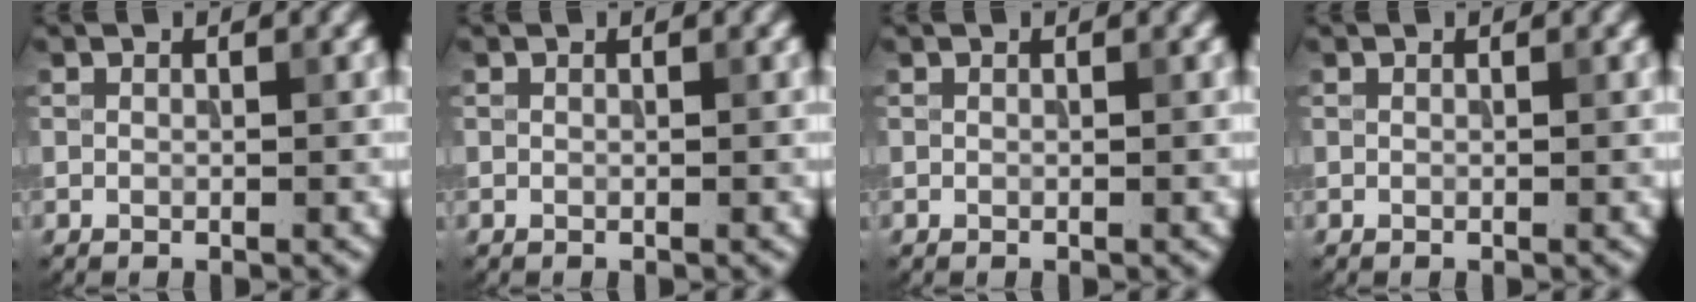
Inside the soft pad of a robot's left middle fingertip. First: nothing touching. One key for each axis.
{"total": 0.0}
{"total": 0.0}
{"total": 0.0}